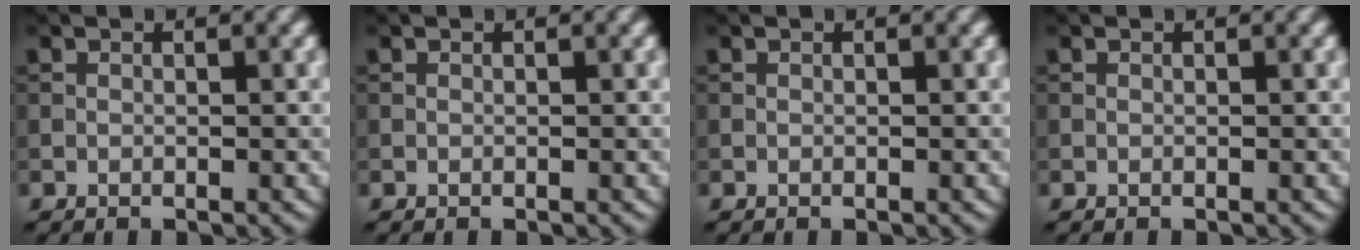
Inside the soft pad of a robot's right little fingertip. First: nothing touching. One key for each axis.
{"total": 0.0}
{"total": 0.0}
{"total": 0.0}